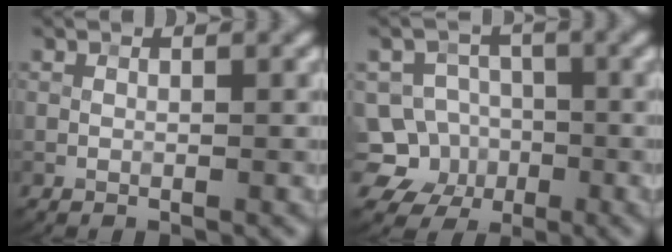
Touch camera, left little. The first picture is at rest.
{"total": 6.7, "force": [-2.4, 6.0, 1.4], "torque": [-0.008, 0.010, -0.067]}